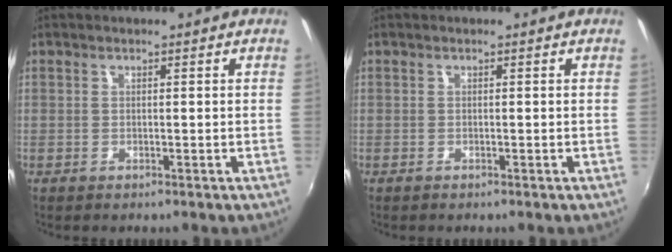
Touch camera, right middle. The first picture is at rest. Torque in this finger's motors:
{"motor_torque": [-0.33, -0.09, 0.09, 0.01]}